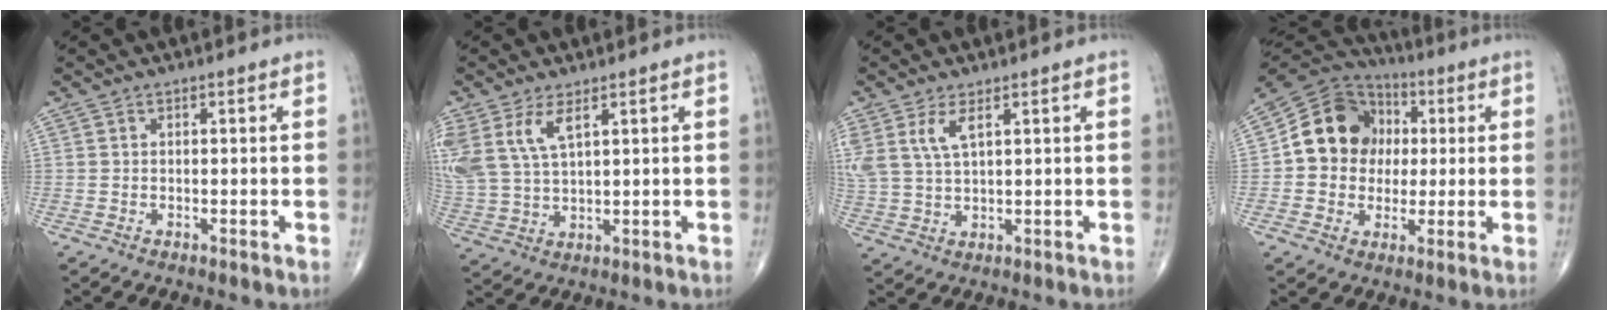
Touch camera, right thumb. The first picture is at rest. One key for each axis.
{"total": 10.1, "fx": 4.7, "fy": 4.6, "fz": 7.7, "tx": -0.181, "ty": -0.008, "tz": 0.107}
{"total": 6.3, "fx": 3.0, "fy": 2.4, "fz": 5.0, "tx": -0.119, "ty": -0.005, "tz": 0.069}
{"total": 14.4, "fx": 1.1, "fy": 12.5, "fz": 7.0, "tx": -0.083, "ty": 0.021, "tz": 0.011}